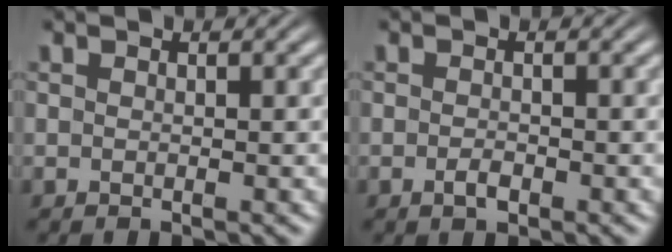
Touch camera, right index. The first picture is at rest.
{"total": 1.2, "force": [-0.9, 0.2, 0.7], "torque": [-0.012, -0.005, -0.013]}